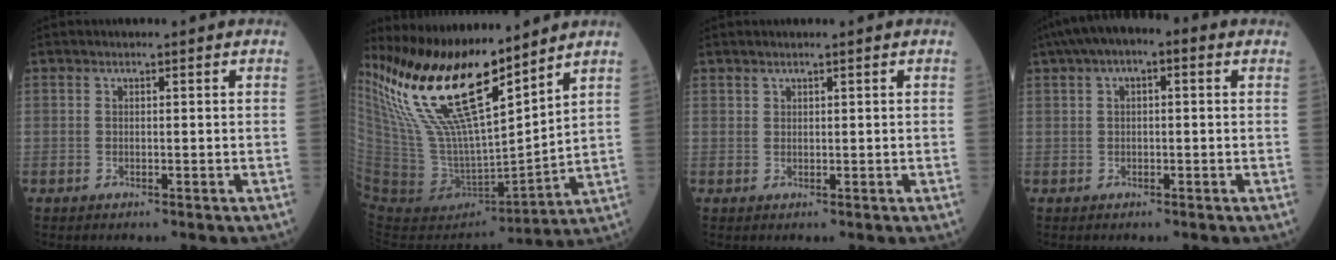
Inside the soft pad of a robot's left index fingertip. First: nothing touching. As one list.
[{"total": 19.0, "force": [14.6, 3.7, 11.6], "torque": [-0.228, -0.011, 0.288]}, {"total": 0.5, "force": [0.5, 0.1, 0.1], "torque": [-0.003, 0.002, 0.011]}, {"total": 6.9, "force": [3.1, 2.6, 5.5], "torque": [-0.099, 0.039, 0.043]}]